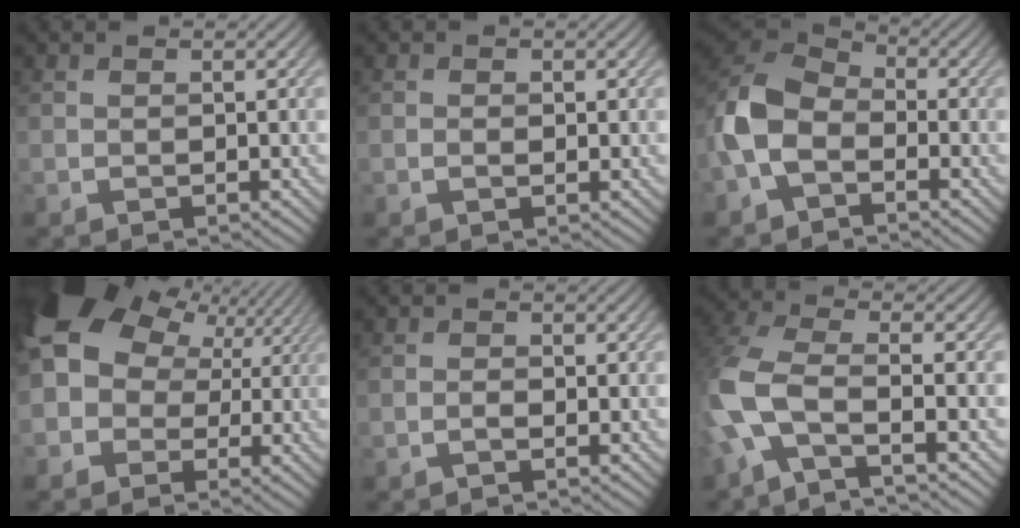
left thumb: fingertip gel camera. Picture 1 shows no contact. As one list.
[{"total": 0.8, "force": [-0.1, 0.4, 0.7], "torque": [-0.011, -0.002, -0.001]}, {"total": 9.6, "force": [-2.9, 6.1, 6.8], "torque": [-0.166, 0.001, -0.075]}, {"total": 13.8, "force": [3.5, 11.2, 7.3], "torque": [-0.181, 0.032, 0.049]}, {"total": 1.0, "force": [-0.4, 0.4, 0.8], "torque": [-0.015, 0.002, -0.008]}, {"total": 8.6, "force": [-3.0, 3.2, 7.4], "torque": [-0.178, -0.002, -0.081]}]